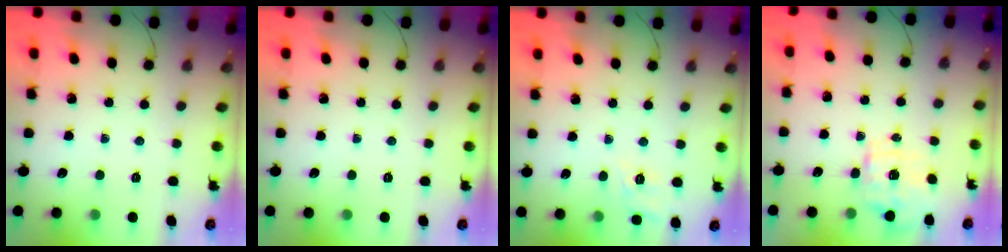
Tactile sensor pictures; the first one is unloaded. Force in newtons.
{"total": 0.0}
{"total": 3.1, "press": 2.7, "slide": 1.4}
{"total": 1.1, "press": 1.0, "slide": 0.5}